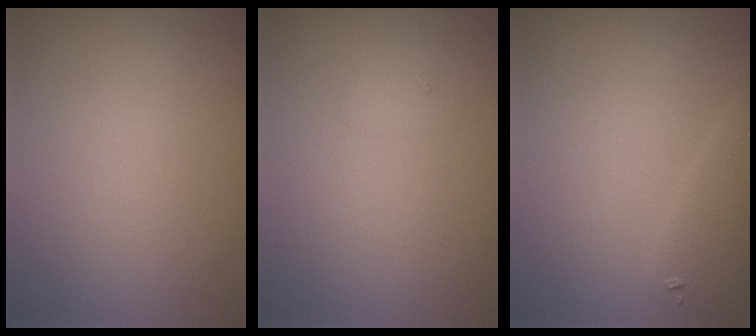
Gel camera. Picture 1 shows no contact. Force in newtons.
{"total": 0.7, "press": 0.7, "slide": 0.0}
{"total": 2.1, "press": 2.1, "slide": 0.2}